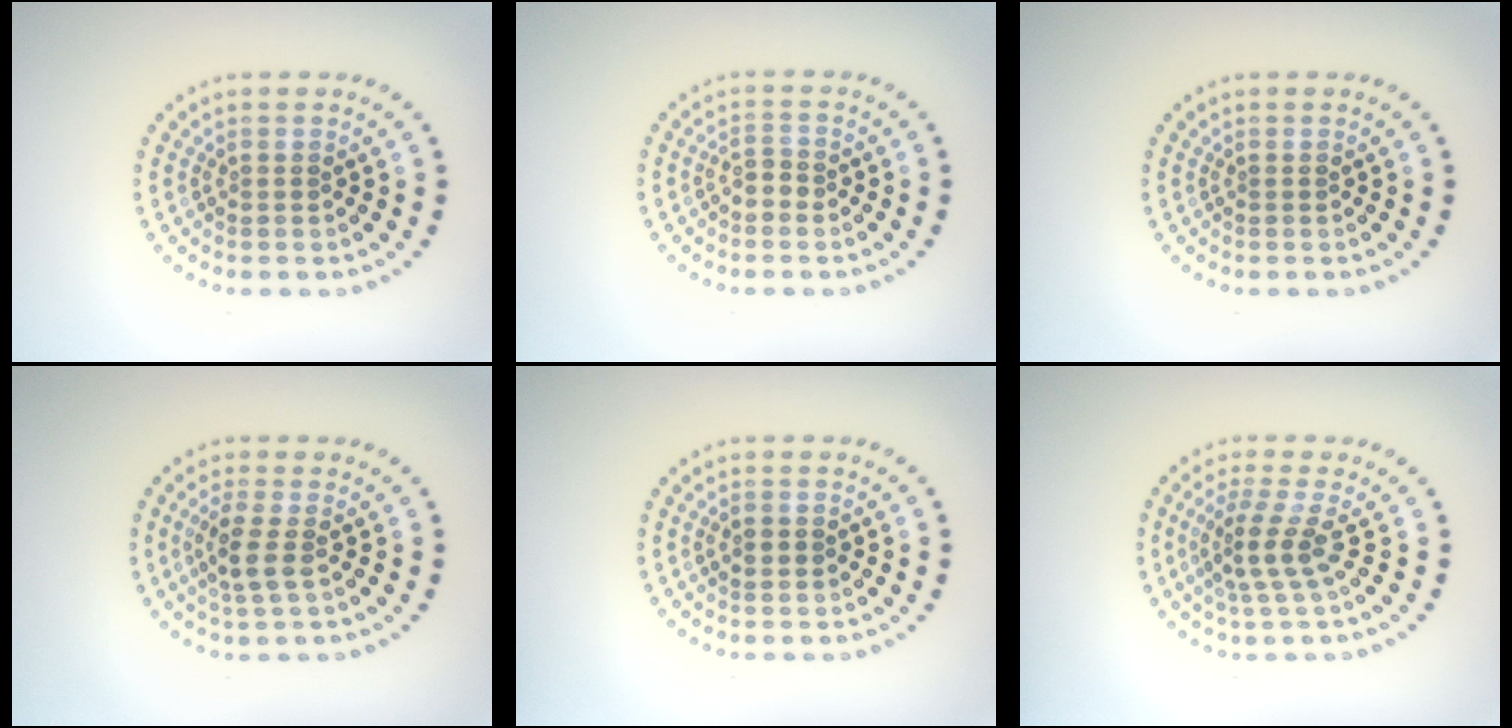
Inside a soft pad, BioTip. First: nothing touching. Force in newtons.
{"total": 1.2, "press": 1.1, "slide": 0.5}
{"total": 0.0}
{"total": 2.4, "press": 2.1, "slide": 1.1}
{"total": 1.2, "press": 1.1, "slide": 0.1}
{"total": 2.9, "press": 2.0, "slide": 2.1}